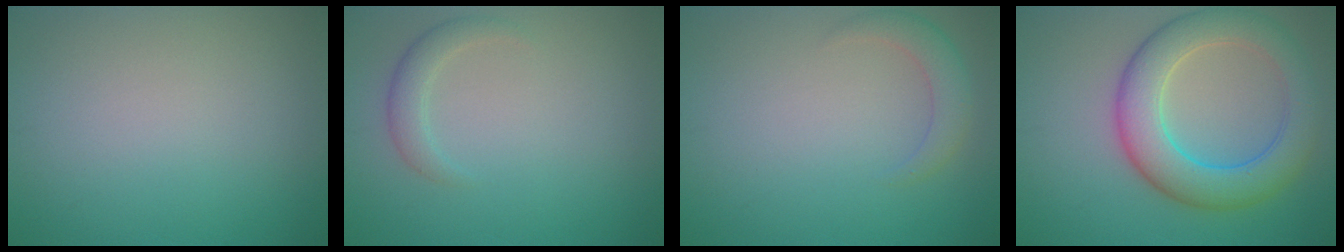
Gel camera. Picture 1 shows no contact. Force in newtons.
{"total": 1.8, "press": 1.8, "slide": 0.1}
{"total": 2.1, "press": 2.1, "slide": 0.2}
{"total": 7.3, "press": 7.3, "slide": 0.2}